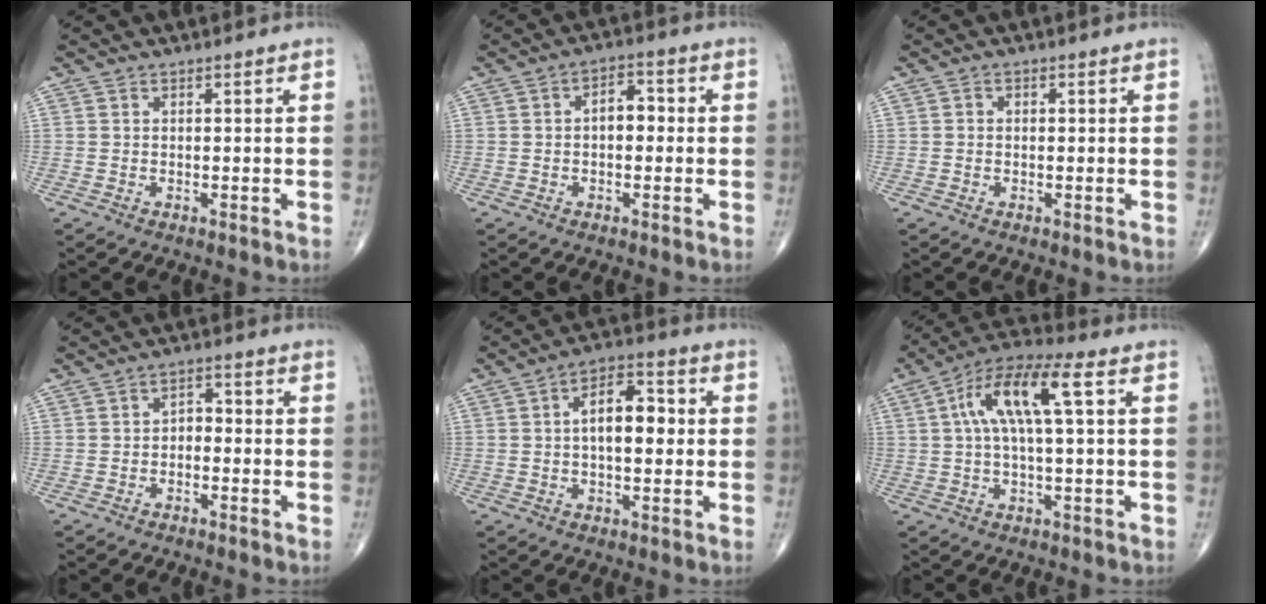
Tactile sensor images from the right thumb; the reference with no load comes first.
{"total": 5.4, "force": [-0.1, 3.2, 4.3], "torque": [-0.052, 0.020, -0.010]}
{"total": 0.6, "force": [0.0, 0.5, 0.4], "torque": [-0.003, 0.001, -0.004]}
{"total": 2.7, "force": [-0.9, 1.8, 1.8], "torque": [-0.019, 0.022, -0.025]}
{"total": 9.7, "force": [0.6, 5.0, 8.3], "torque": [-0.120, 0.022, 0.004]}
{"total": 12.3, "force": [2.7, 3.3, 11.5], "torque": [-0.236, 0.036, 0.043]}